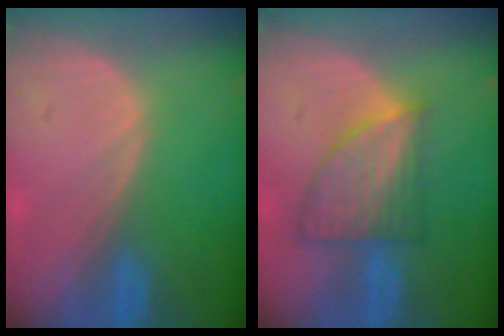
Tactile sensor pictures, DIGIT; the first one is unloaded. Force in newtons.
{"total": 7.2, "press": 6.5, "slide": 3.2}